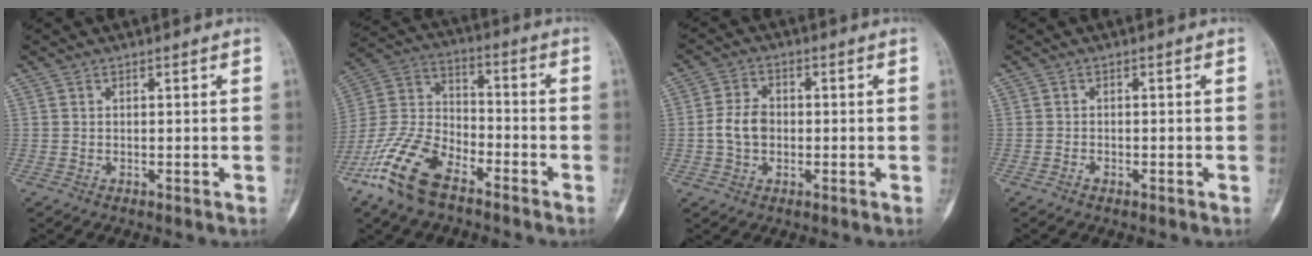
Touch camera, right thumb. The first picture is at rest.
{"total": 15.9, "force": [-10.0, 7.5, 9.8], "torque": [-0.203, 0.046, -0.202]}
{"total": 5.7, "force": [-0.6, 4.2, 3.8], "torque": [-0.066, 0.014, -0.015]}
{"total": 0.9, "force": [-0.6, 0.5, 0.4], "torque": [-0.006, 0.002, -0.013]}